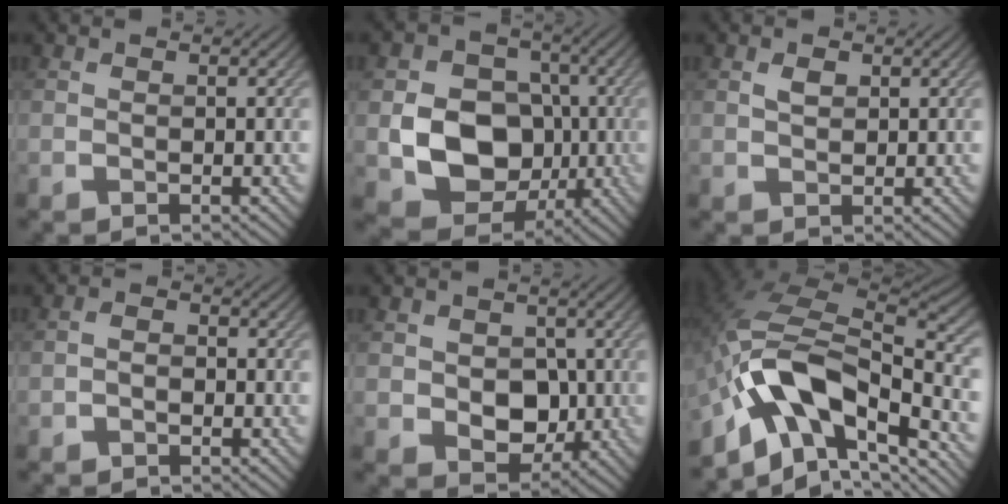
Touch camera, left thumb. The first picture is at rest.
{"total": 10.9, "force": [-2.1, 8.7, 6.2], "torque": [-0.120, -0.015, -0.050]}
{"total": 1.6, "force": [0.7, 1.1, 1.0], "torque": [-0.020, 0.001, 0.012]}
{"total": 1.3, "force": [-0.8, 0.8, 0.6], "torque": [-0.008, 0.004, -0.020]}
{"total": 5.6, "force": [-0.4, 4.4, 3.5], "torque": [-0.067, -0.010, -0.010]}
{"total": 13.5, "force": [-6.2, 6.9, 9.9], "torque": [-0.194, -0.003, -0.126]}